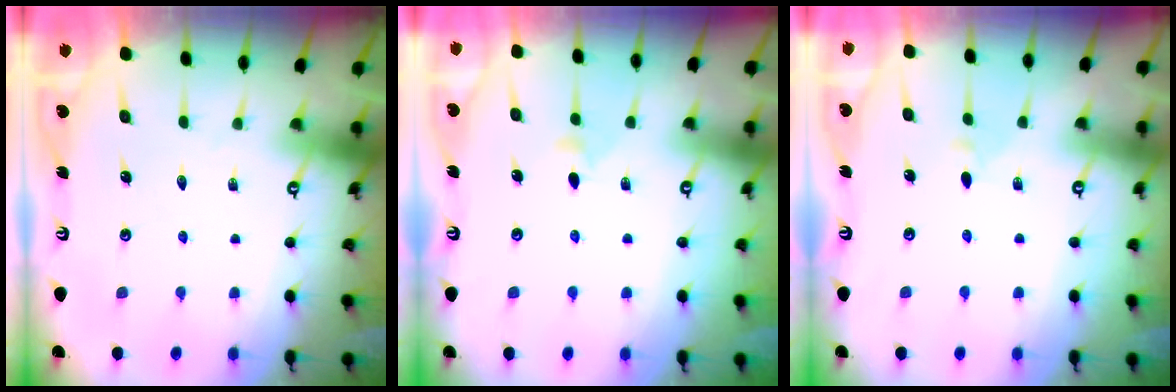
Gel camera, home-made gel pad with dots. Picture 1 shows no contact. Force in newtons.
{"total": 4.6, "press": 4.5, "slide": 0.9}
{"total": 3.4, "press": 3.3, "slide": 0.6}